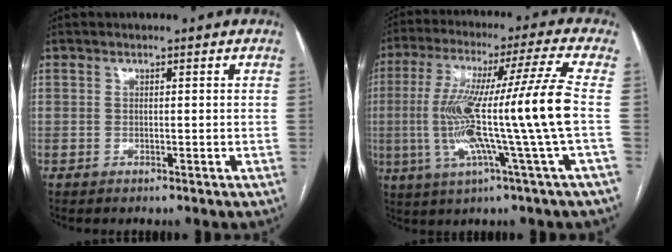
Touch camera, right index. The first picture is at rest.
{"total": 16.9, "force": [-2.2, -2.5, 16.6], "torque": [-0.302, 0.001, -0.047]}